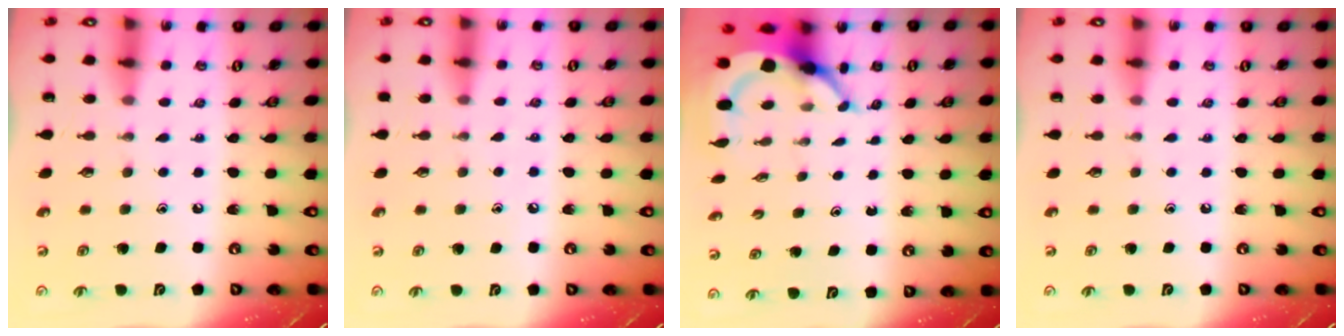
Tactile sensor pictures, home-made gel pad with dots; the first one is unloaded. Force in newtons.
{"total": 4.4, "press": 4.3, "slide": 0.7}
{"total": 5.4, "press": 5.3, "slide": 0.7}
{"total": 0.0}